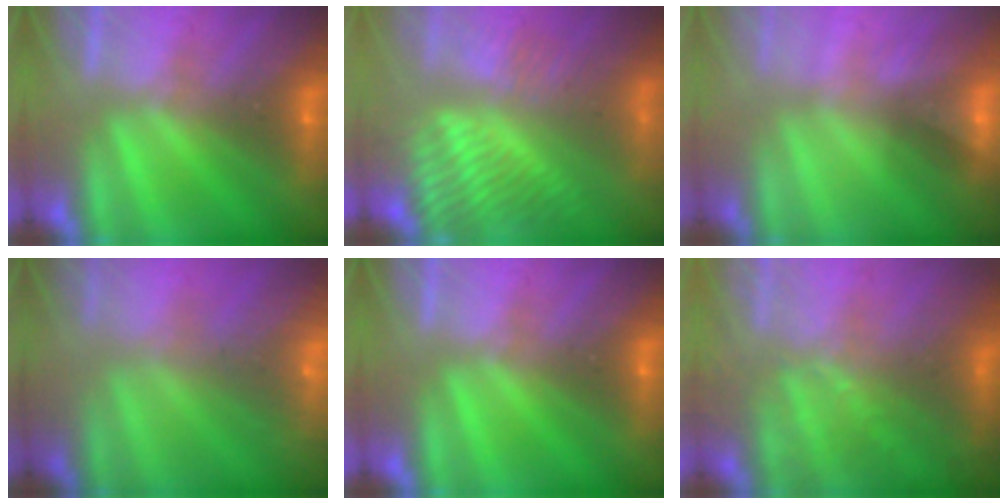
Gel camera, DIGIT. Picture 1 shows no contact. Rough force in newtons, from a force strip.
{"total": 5.3}
{"total": 2.3}
{"total": 7.4}
{"total": 0.0}
{"total": 7.1}